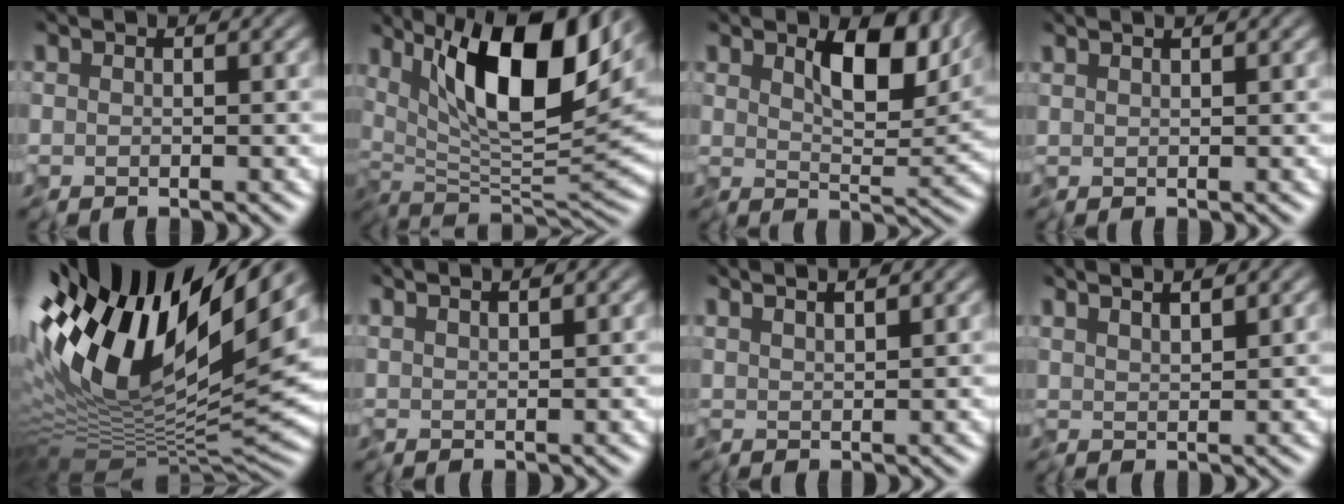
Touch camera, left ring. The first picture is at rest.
{"total": 14.4, "force": [6.1, 4.9, 12.0], "torque": [-0.192, 0.011, 0.086]}
{"total": 7.5, "force": [3.3, 3.3, 5.8], "torque": [-0.089, -0.005, 0.045]}
{"total": 1.0, "force": [0.7, 0.0, 0.6], "torque": [-0.006, 0.001, 0.005]}
{"total": 17.0, "force": [4.4, 6.1, 15.2], "torque": [-0.271, 0.010, 0.060]}
{"total": 1.9, "force": [1.4, 0.3, 1.2], "torque": [-0.012, 0.007, 0.010]}
{"total": 2.5, "force": [1.9, 0.5, 1.6], "torque": [-0.021, 0.009, 0.015]}
{"total": 3.3, "force": [2.5, 0.7, 2.0], "torque": [-0.030, 0.010, 0.023]}